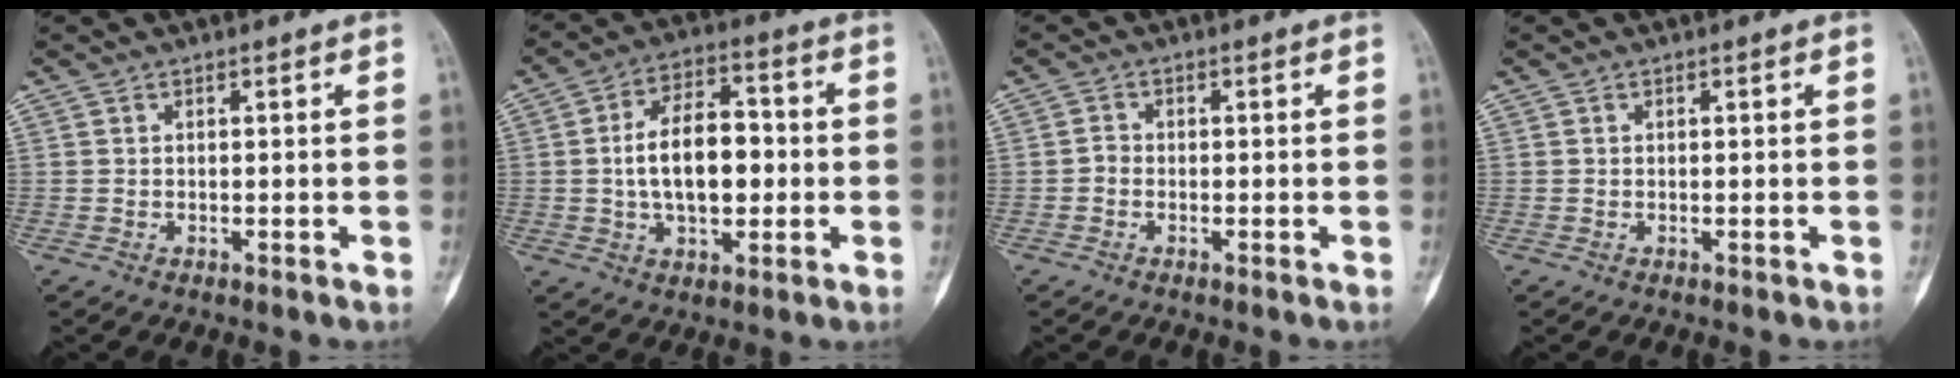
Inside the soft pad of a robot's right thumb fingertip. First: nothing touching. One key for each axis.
{"total": 13.6, "fx": -0.3, "fy": 7.7, "fz": 11.2, "tx": -0.167, "ty": 0.022, "tz": -0.008}
{"total": 1.4, "fx": -0.5, "fy": 1.1, "fz": 0.7, "tx": -0.008, "ty": 0.004, "tz": -0.015}
{"total": 0.0}